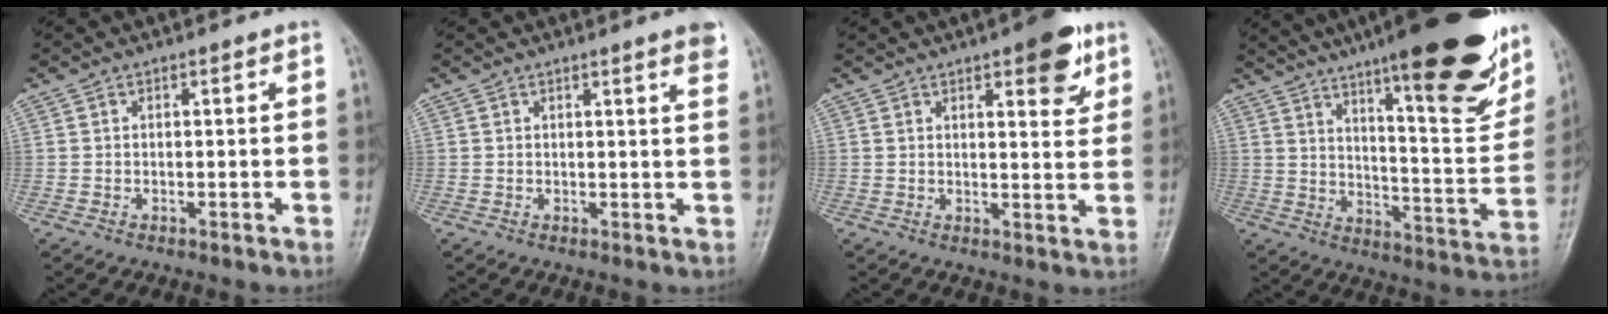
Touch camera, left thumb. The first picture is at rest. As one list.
[{"total": 3.2, "force": [2.2, 0.2, 2.3], "torque": [-0.025, -0.008, 0.023]}, {"total": 8.1, "force": [4.5, 3.0, 6.0], "torque": [-0.057, -0.019, 0.053]}, {"total": 27.7, "force": [17.5, 6.6, 20.4], "torque": [-0.257, -0.064, 0.252]}]